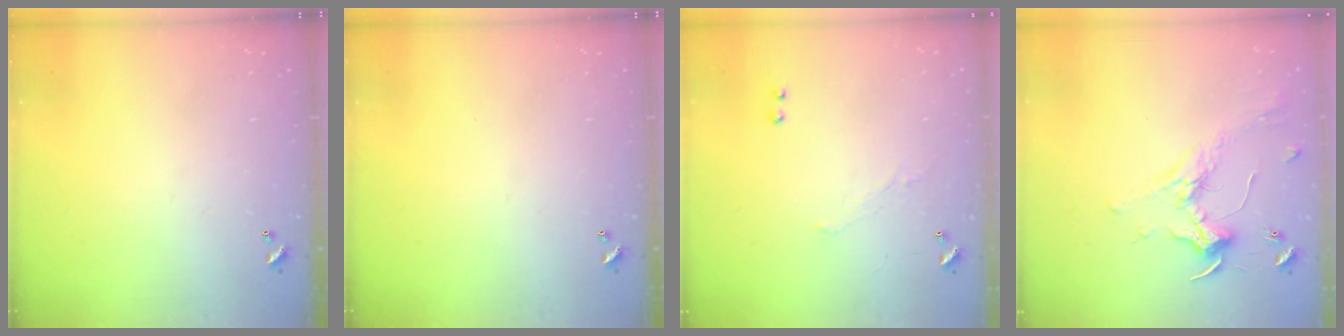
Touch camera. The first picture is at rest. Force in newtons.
{"total": 0.0}
{"total": 1.2, "press": 0.8, "slide": 0.9}
{"total": 1.9, "press": 1.7, "slide": 0.7}